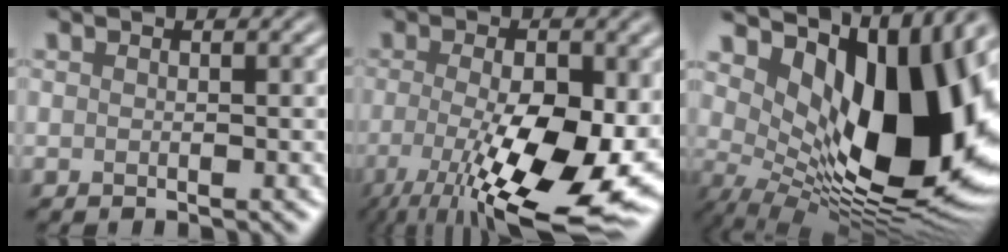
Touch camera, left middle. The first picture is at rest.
{"total": 14.9, "force": [-4.6, 5.5, 13.0], "torque": [-0.206, -0.032, -0.065]}
{"total": 14.2, "force": [3.8, 7.2, 11.6], "torque": [-0.161, -0.023, 0.076]}